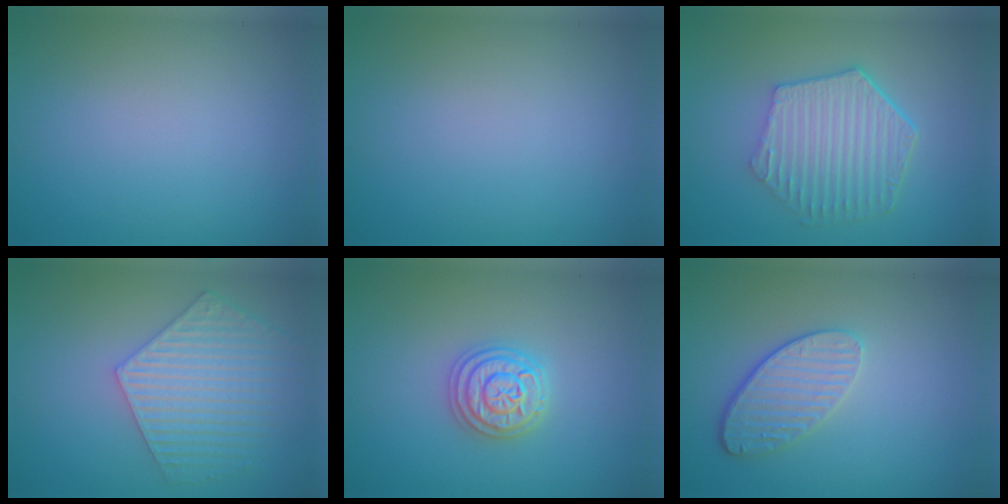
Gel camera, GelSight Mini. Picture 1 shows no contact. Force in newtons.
{"total": 0.0}
{"total": 6.1, "press": 4.7, "slide": 4.0}
{"total": 5.7, "press": 4.6, "slide": 3.4}
{"total": 3.5, "press": 3.4, "slide": 0.6}
{"total": 3.5, "press": 3.1, "slide": 1.7}